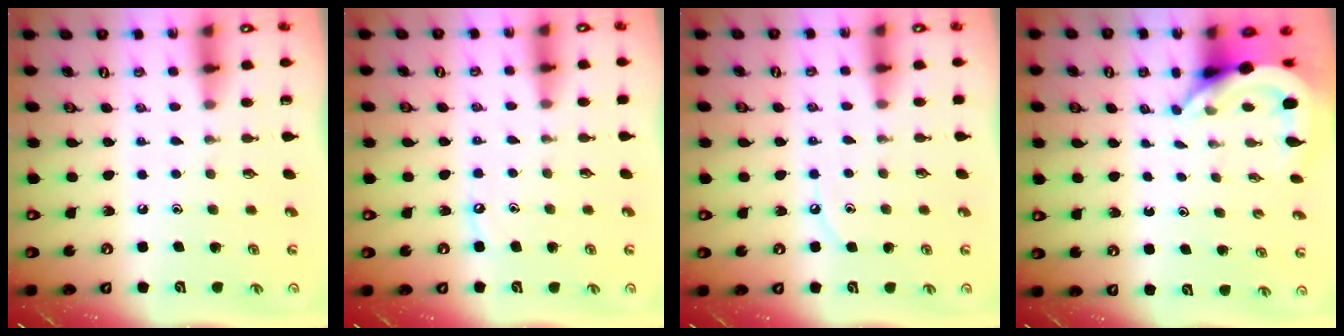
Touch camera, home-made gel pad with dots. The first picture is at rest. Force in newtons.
{"total": 2.6, "press": 2.6, "slide": 0.4}
{"total": 5.4, "press": 5.4, "slide": 0.5}
{"total": 5.6, "press": 5.6, "slide": 0.3}